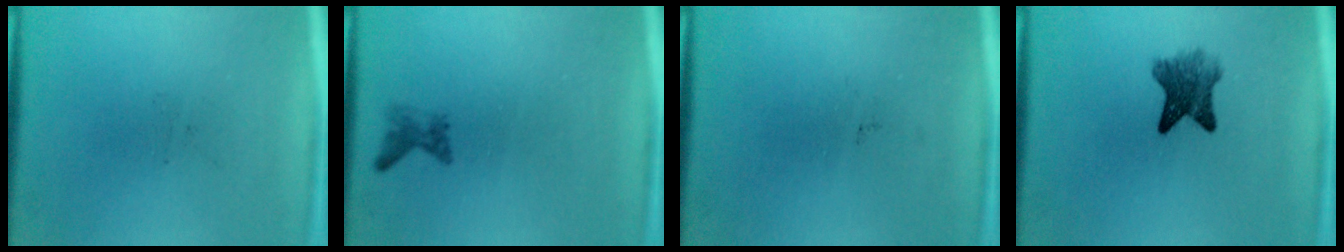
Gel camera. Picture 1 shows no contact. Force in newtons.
{"total": 1.2}
{"total": 0.0}
{"total": 5.2}